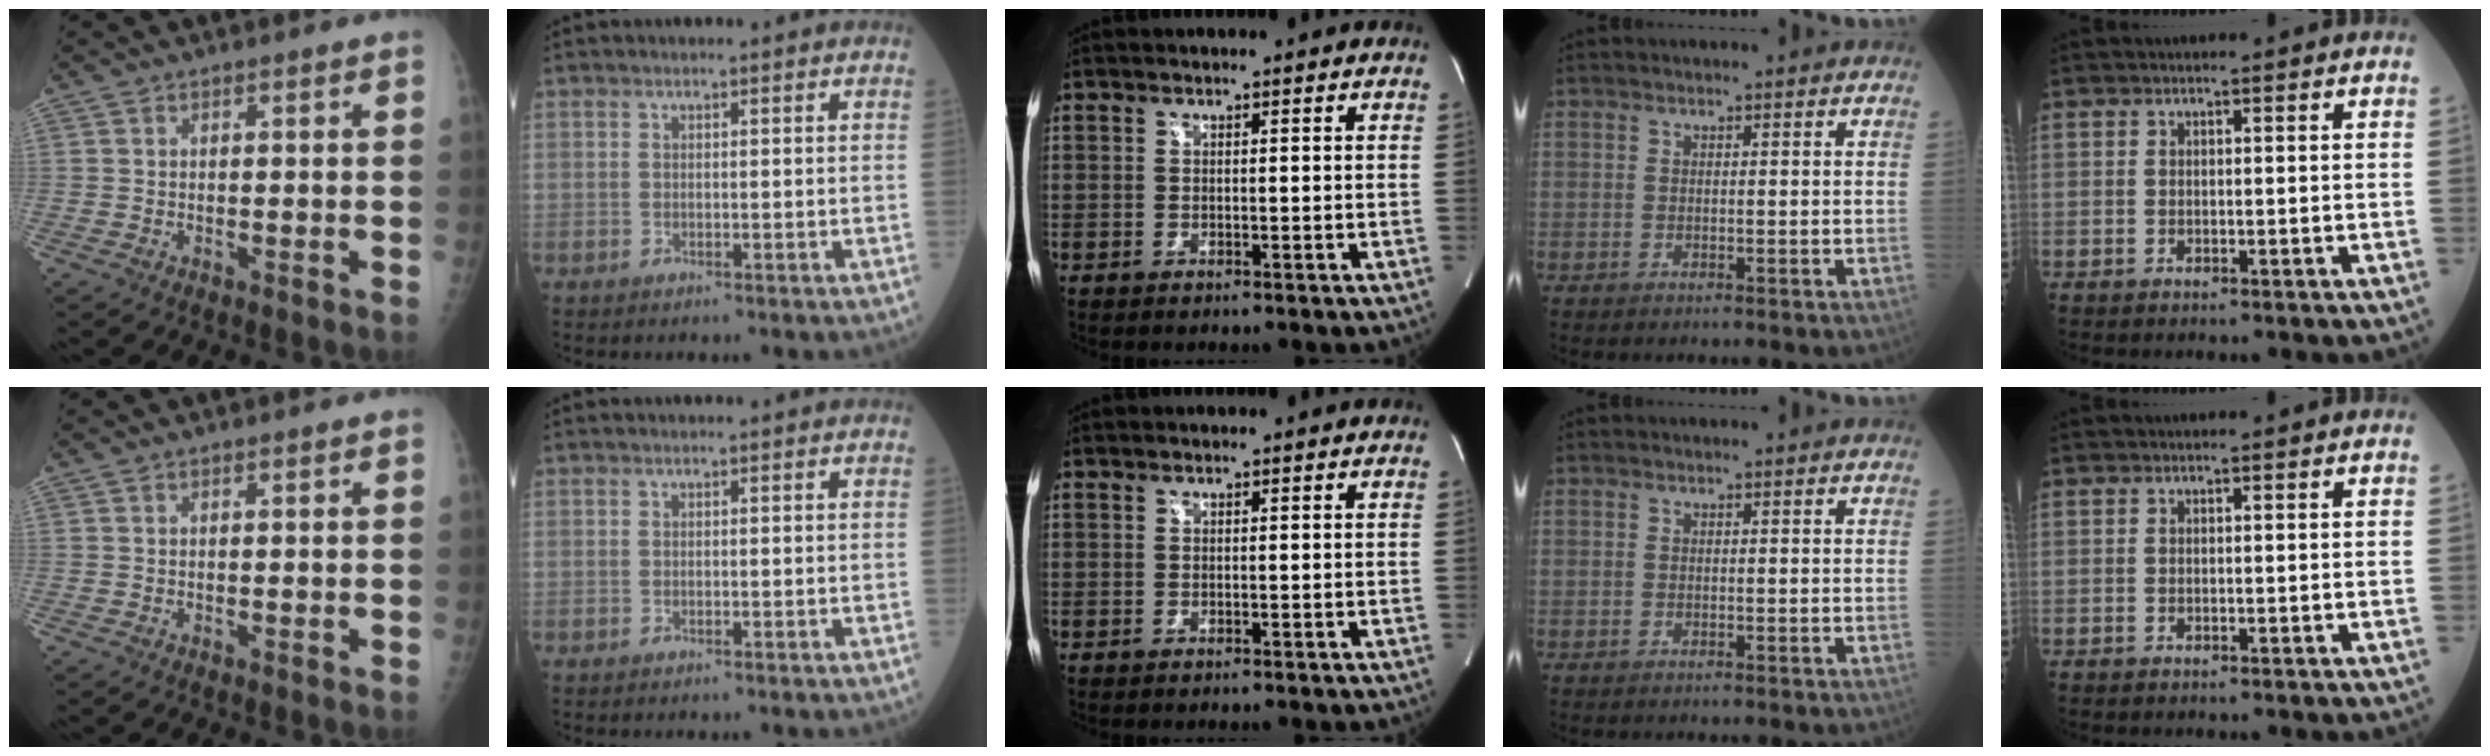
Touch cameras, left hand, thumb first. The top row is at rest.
{}